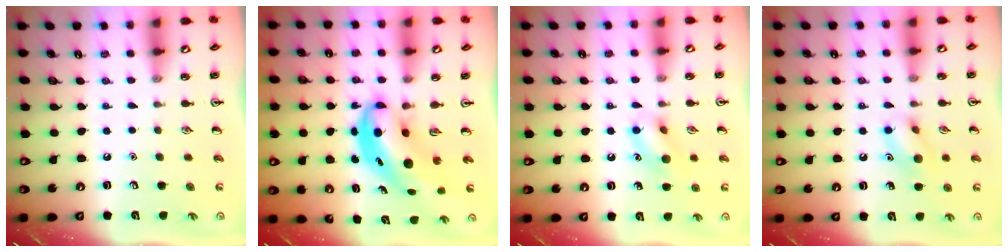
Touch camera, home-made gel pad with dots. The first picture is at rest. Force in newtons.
{"total": 6.5, "press": 6.2, "slide": 1.8}
{"total": 10.9, "press": 10.8, "slide": 1.0}
{"total": 10.0, "press": 9.9, "slide": 0.8}